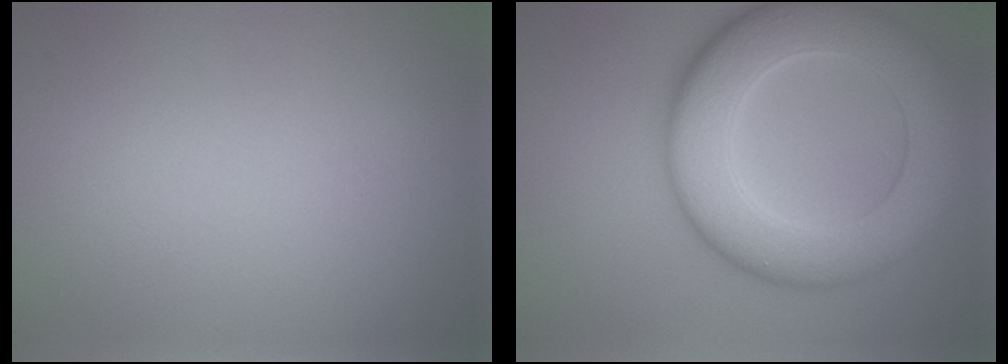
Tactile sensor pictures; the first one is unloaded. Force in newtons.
{"total": 10.6, "press": 10.5, "slide": 0.7}